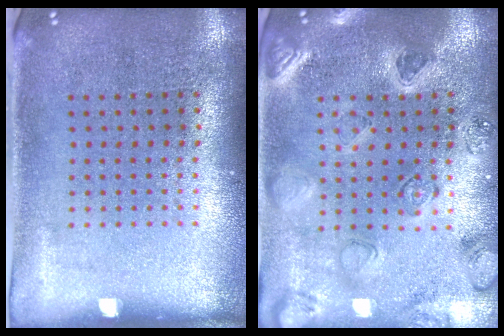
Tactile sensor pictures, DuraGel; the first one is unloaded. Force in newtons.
{"total": 1.4, "press": 1.4, "slide": 0.2}